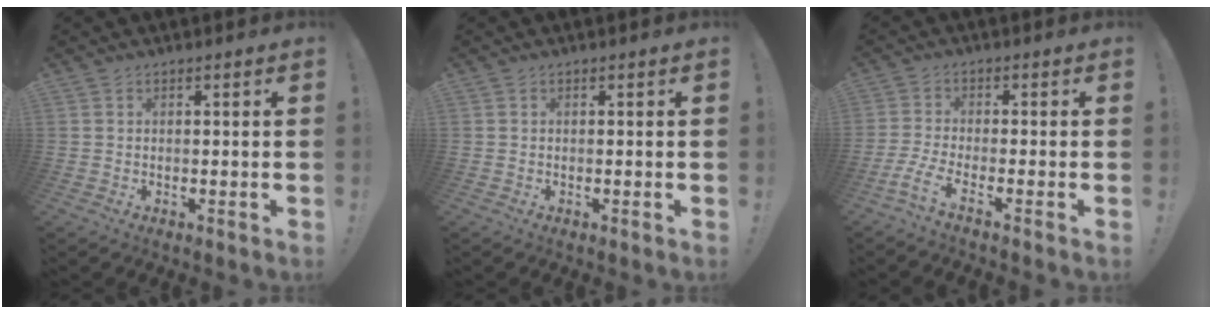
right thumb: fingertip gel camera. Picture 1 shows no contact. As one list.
[{"total": 0.0}, {"total": 4.8, "force": [-2.9, 0.1, 3.9], "torque": [-0.098, -0.013, -0.054]}]